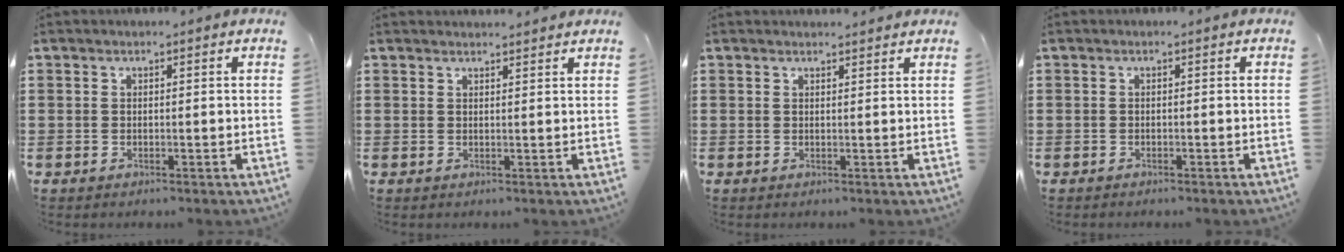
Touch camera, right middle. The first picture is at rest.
{"total": 1.2, "force": [1.2, 0.0, 0.2], "torque": [0.001, -0.004, 0.021]}
{"total": 1.0, "force": [0.9, 0.0, 0.2], "torque": [0.002, -0.004, 0.016]}
{"total": 0.6, "force": [-0.6, 0.1, 0.0], "torque": [-0.002, -0.002, -0.011]}